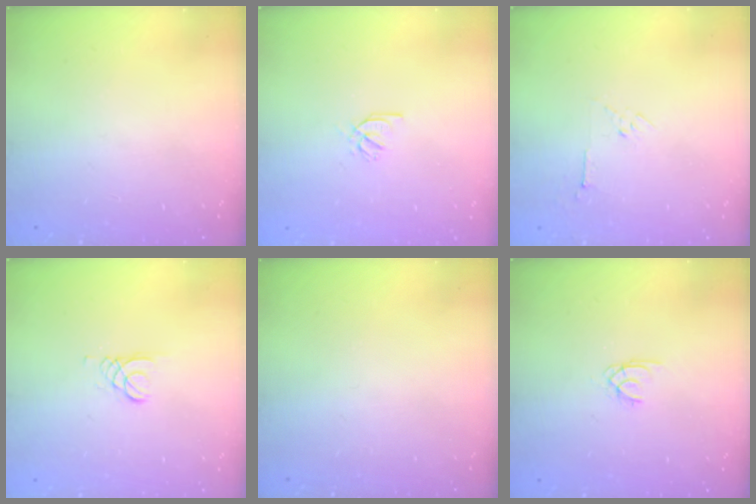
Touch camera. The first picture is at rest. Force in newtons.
{"total": 2.2, "press": 2.2, "slide": 0.0}
{"total": 3.0, "press": 3.0, "slide": 0.7}
{"total": 1.5, "press": 1.5, "slide": 0.1}
{"total": 0.0}
{"total": 1.5, "press": 1.4, "slide": 0.2}